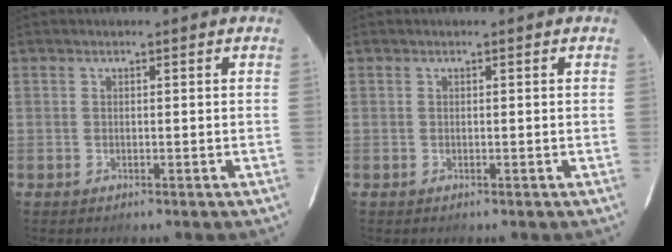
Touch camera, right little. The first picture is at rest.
{"total": 0.0}